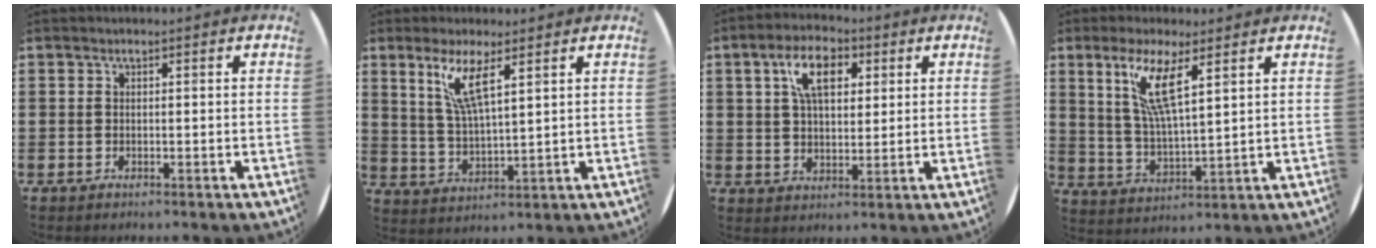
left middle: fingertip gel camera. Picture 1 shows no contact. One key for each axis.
{"total": 6.4, "fx": 4.1, "fy": 0.9, "fz": 4.8, "tx": -0.106, "ty": -0.005, "tz": 0.070}
{"total": 7.8, "fx": 3.7, "fy": 4.0, "fz": 5.5, "tx": -0.106, "ty": 0.011, "tz": 0.062}
{"total": 7.7, "fx": 4.7, "fy": 1.3, "fz": 6.0, "tx": -0.132, "ty": -0.008, "tz": 0.081}